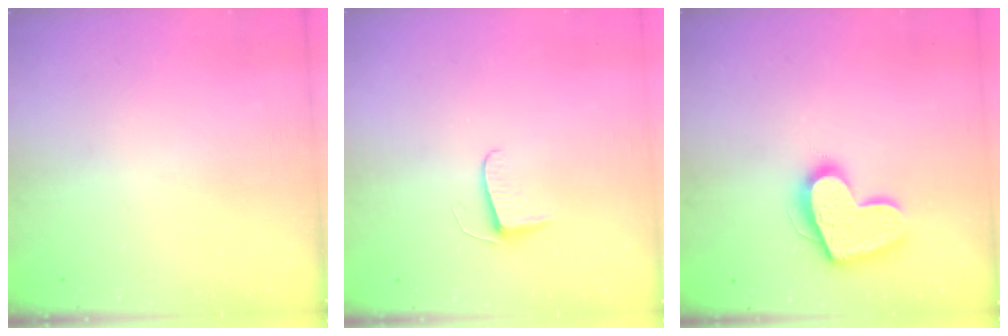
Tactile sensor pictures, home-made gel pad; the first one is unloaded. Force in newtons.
{"total": 5.5, "press": 5.5, "slide": 0.5}
{"total": 15.8, "press": 15.7, "slide": 1.4}